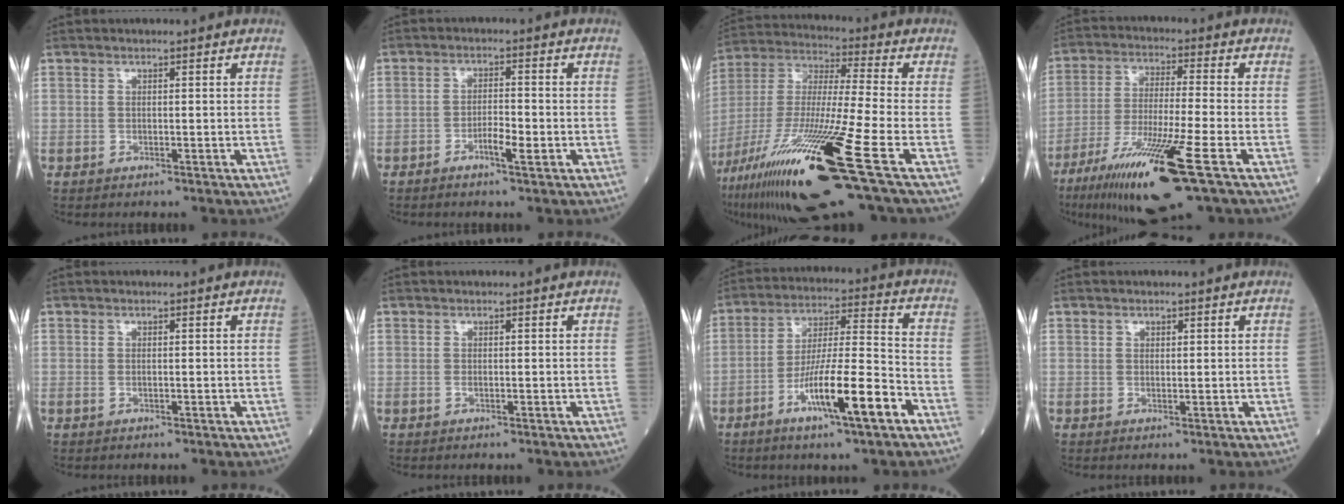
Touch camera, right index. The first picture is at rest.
{"total": 5.4, "force": [-2.2, 1.0, 4.9], "torque": [-0.087, 0.001, -0.039]}
{"total": 26.3, "force": [-12.9, 1.3, 22.9], "torque": [-0.449, -0.062, -0.233]}
{"total": 16.3, "force": [-8.5, 0.4, 13.9], "torque": [-0.263, -0.044, -0.151]}
{"total": 0.6, "force": [-0.1, 0.3, 0.5], "torque": [-0.013, -0.001, -0.001]}
{"total": 0.0}
{"total": 13.6, "force": [-6.4, 0.7, 11.9], "torque": [-0.212, -0.007, -0.114]}
{"total": 0.7, "force": [0.5, 0.5, 0.2], "torque": [0.003, -0.003, 0.005]}